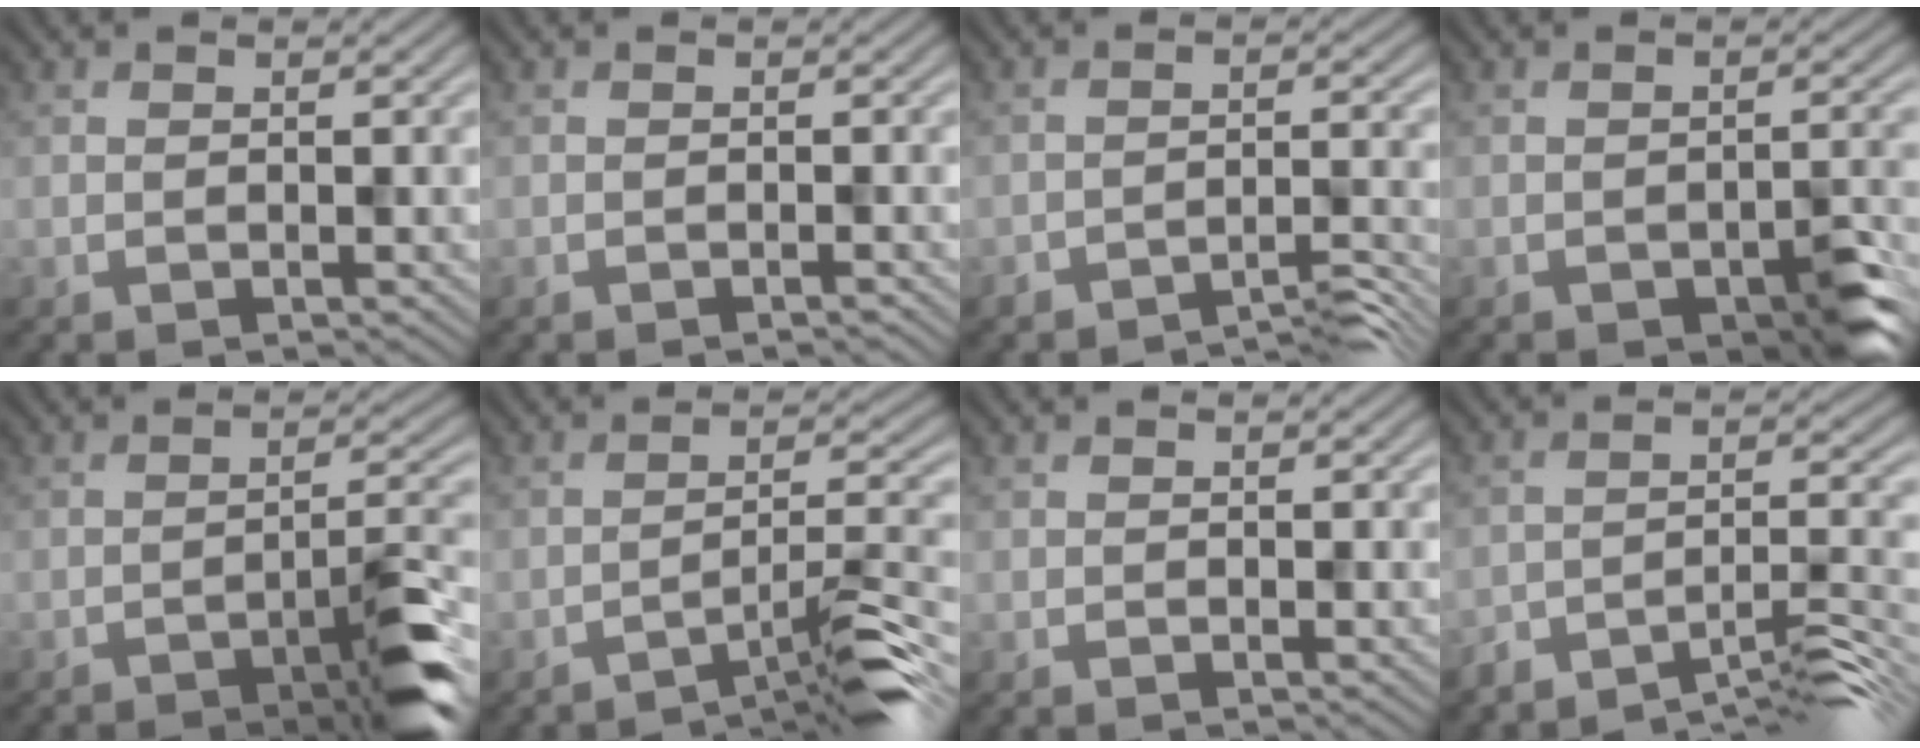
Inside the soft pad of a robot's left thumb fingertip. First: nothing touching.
{"total": 0.7, "force": [-0.6, 0.0, 0.3], "torque": [-0.002, 0.002, -0.011]}
{"total": 4.1, "force": [-3.7, 0.6, 1.6], "torque": [-0.025, 0.003, -0.057]}
{"total": 3.6, "force": [-2.0, 1.3, 2.6], "torque": [-0.036, -0.001, -0.026]}
{"total": 6.3, "force": [-4.2, 1.0, 4.6], "torque": [-0.059, 0.010, -0.069]}
{"total": 7.4, "force": [-5.7, 0.7, 4.8], "torque": [-0.060, 0.027, -0.098]}
{"total": 0.0}
{"total": 7.7, "force": [-6.7, 1.3, 3.6], "torque": [-0.059, 0.006, -0.112]}